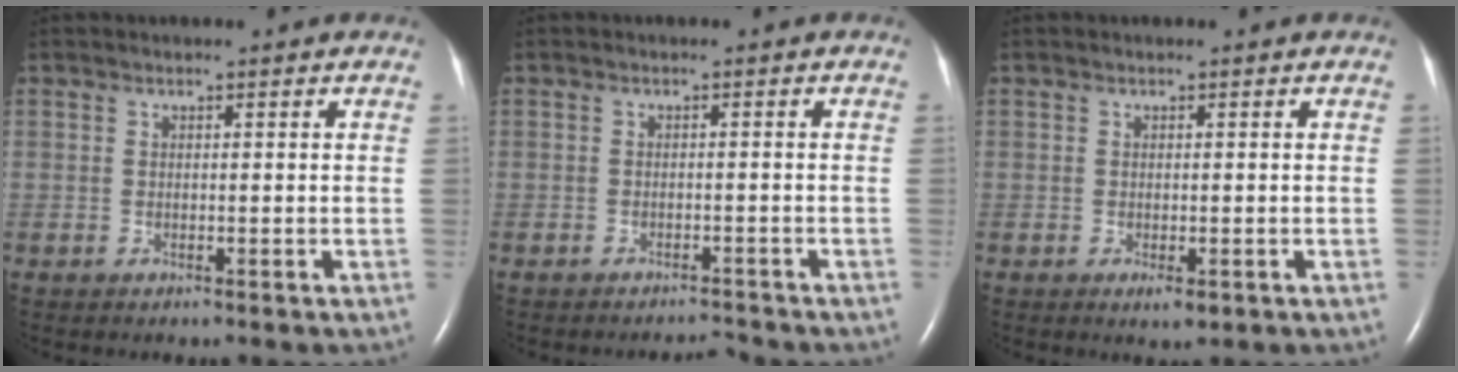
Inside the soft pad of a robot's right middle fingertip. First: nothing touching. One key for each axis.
{"total": 1.8, "fx": -1.8, "fy": 0.0, "fz": 0.0, "tx": 0.000, "ty": -0.009, "tz": -0.025}
{"total": 1.6, "fx": -0.7, "fy": 0.6, "fz": 1.3, "tx": -0.019, "ty": -0.003, "tz": -0.006}